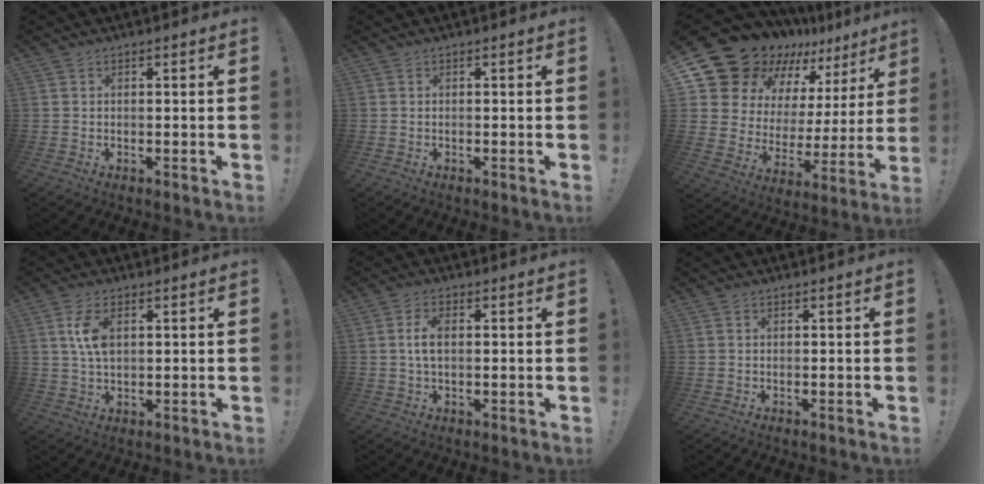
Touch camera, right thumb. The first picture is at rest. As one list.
[{"total": 0.0}, {"total": 17.9, "force": [14.7, 8.7, 5.3], "torque": [-0.098, -0.119, 0.286]}, {"total": 7.0, "force": [1.8, 3.8, 5.6], "torque": [-0.111, -0.004, 0.029]}, {"total": 4.6, "force": [0.6, 2.4, 3.9], "torque": [-0.059, 0.002, 0.008]}, {"total": 0.0}]